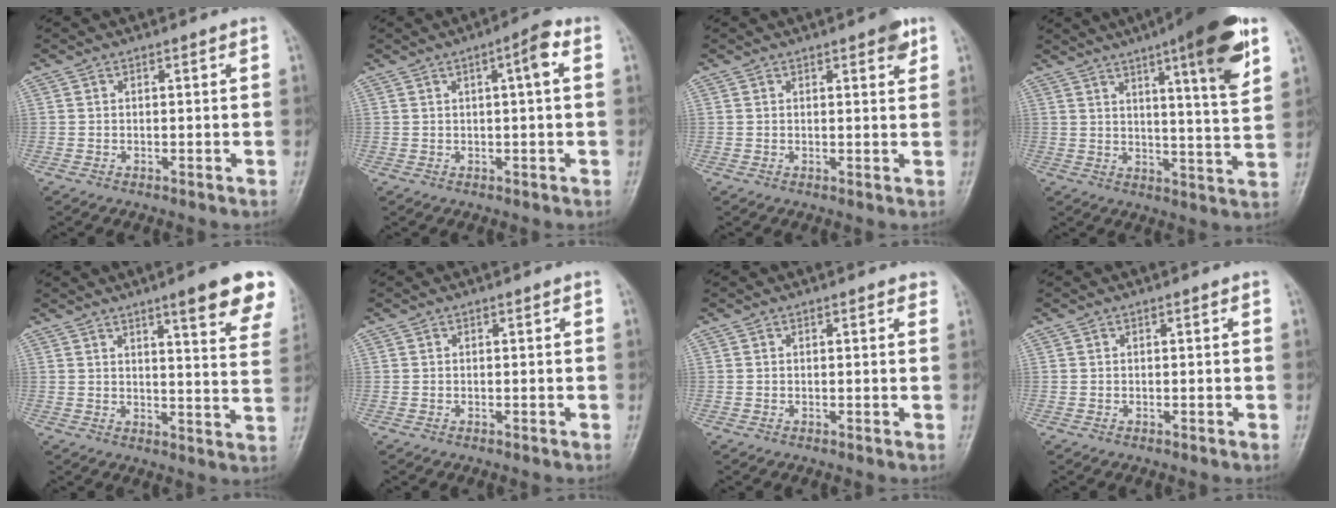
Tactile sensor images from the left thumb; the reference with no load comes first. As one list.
[{"total": 4.6, "force": [1.1, 0.8, 4.3], "torque": [-0.068, 0.011, 0.014]}, {"total": 3.2, "force": [1.8, 1.1, 2.4], "torque": [-0.023, -0.006, 0.018]}, {"total": 16.5, "force": [8.4, 2.5, 13.9], "torque": [-0.184, -0.035, 0.117]}, {"total": 14.3, "force": [9.3, 2.1, 10.7], "torque": [-0.109, -0.043, 0.107]}, {"total": 0.0}, {"total": 1.1, "force": [0.7, 0.4, 0.7], "torque": [-0.004, 0.000, 0.004]}, {"total": 0.0}]